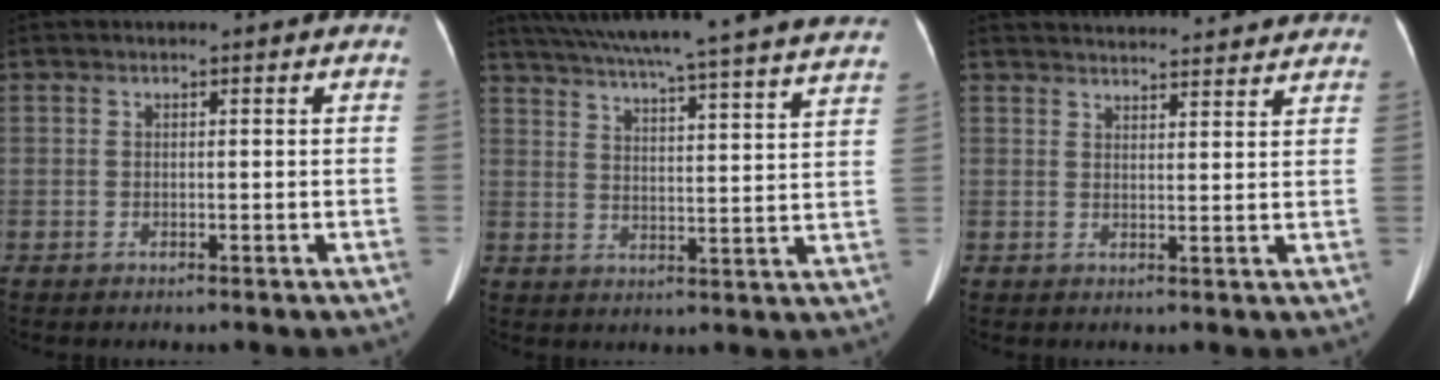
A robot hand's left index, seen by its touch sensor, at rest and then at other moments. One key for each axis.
{"total": 32.9, "fx": 29.9, "fy": 0.7, "fz": 13.7, "tx": -0.228, "ty": -0.047, "tz": 0.371}
{"total": 14.0, "fx": 13.4, "fy": 1.5, "fz": 3.7, "tx": -0.049, "ty": 0.027, "tz": 0.165}